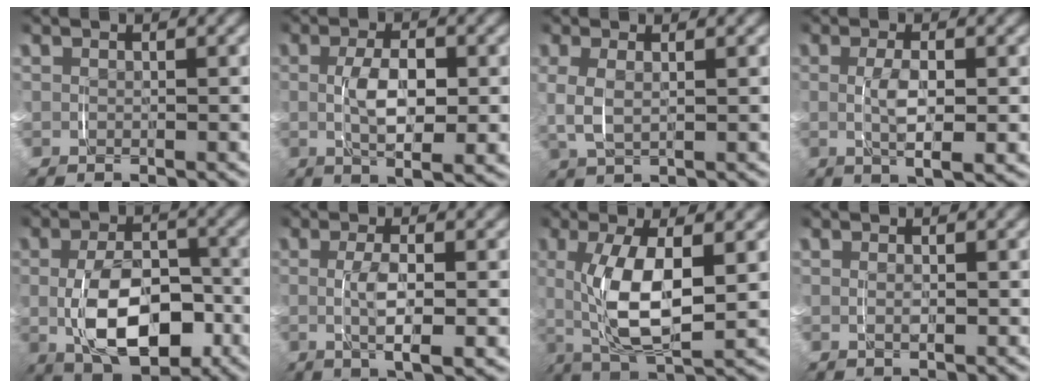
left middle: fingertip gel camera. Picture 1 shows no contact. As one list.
[{"total": 4.9, "force": [-0.4, 1.3, 4.7], "torque": [-0.081, -0.011, -0.003]}, {"total": 2.6, "force": [0.5, 1.1, 2.3], "torque": [-0.060, -0.002, 0.014]}, {"total": 3.6, "force": [-0.4, 0.4, 3.6], "torque": [-0.064, -0.008, -0.002]}, {"total": 8.5, "force": [-2.0, 4.8, 6.8], "torque": [-0.107, -0.014, -0.030]}, {"total": 3.9, "force": [-0.6, 0.4, 3.8], "torque": [-0.066, -0.005, -0.008]}, {"total": 6.6, "force": [0.4, 2.1, 6.2], "torque": [-0.121, -0.005, 0.014]}, {"total": 0.7, "force": [-0.2, -0.1, 0.7], "torque": [-0.012, -0.002, 0.000]}]